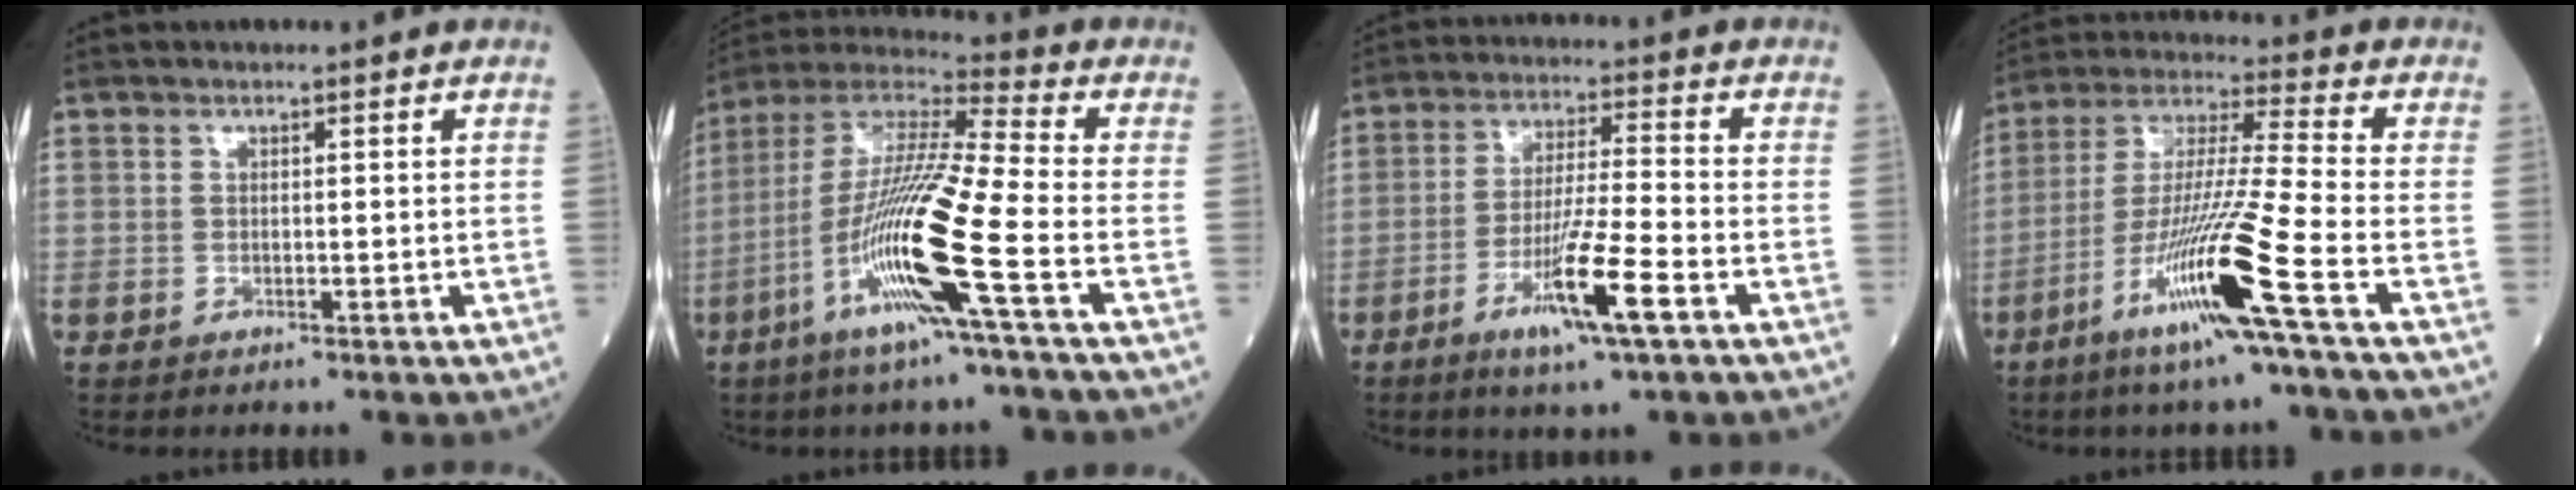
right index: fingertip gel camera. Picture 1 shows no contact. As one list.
[{"total": 17.6, "force": [-6.3, -0.5, 16.4], "torque": [-0.333, -0.016, -0.130]}, {"total": 10.4, "force": [-4.9, -0.1, 9.2], "torque": [-0.168, -0.015, -0.089]}, {"total": 15.7, "force": [-7.2, -1.8, 13.8], "torque": [-0.276, -0.025, -0.138]}]